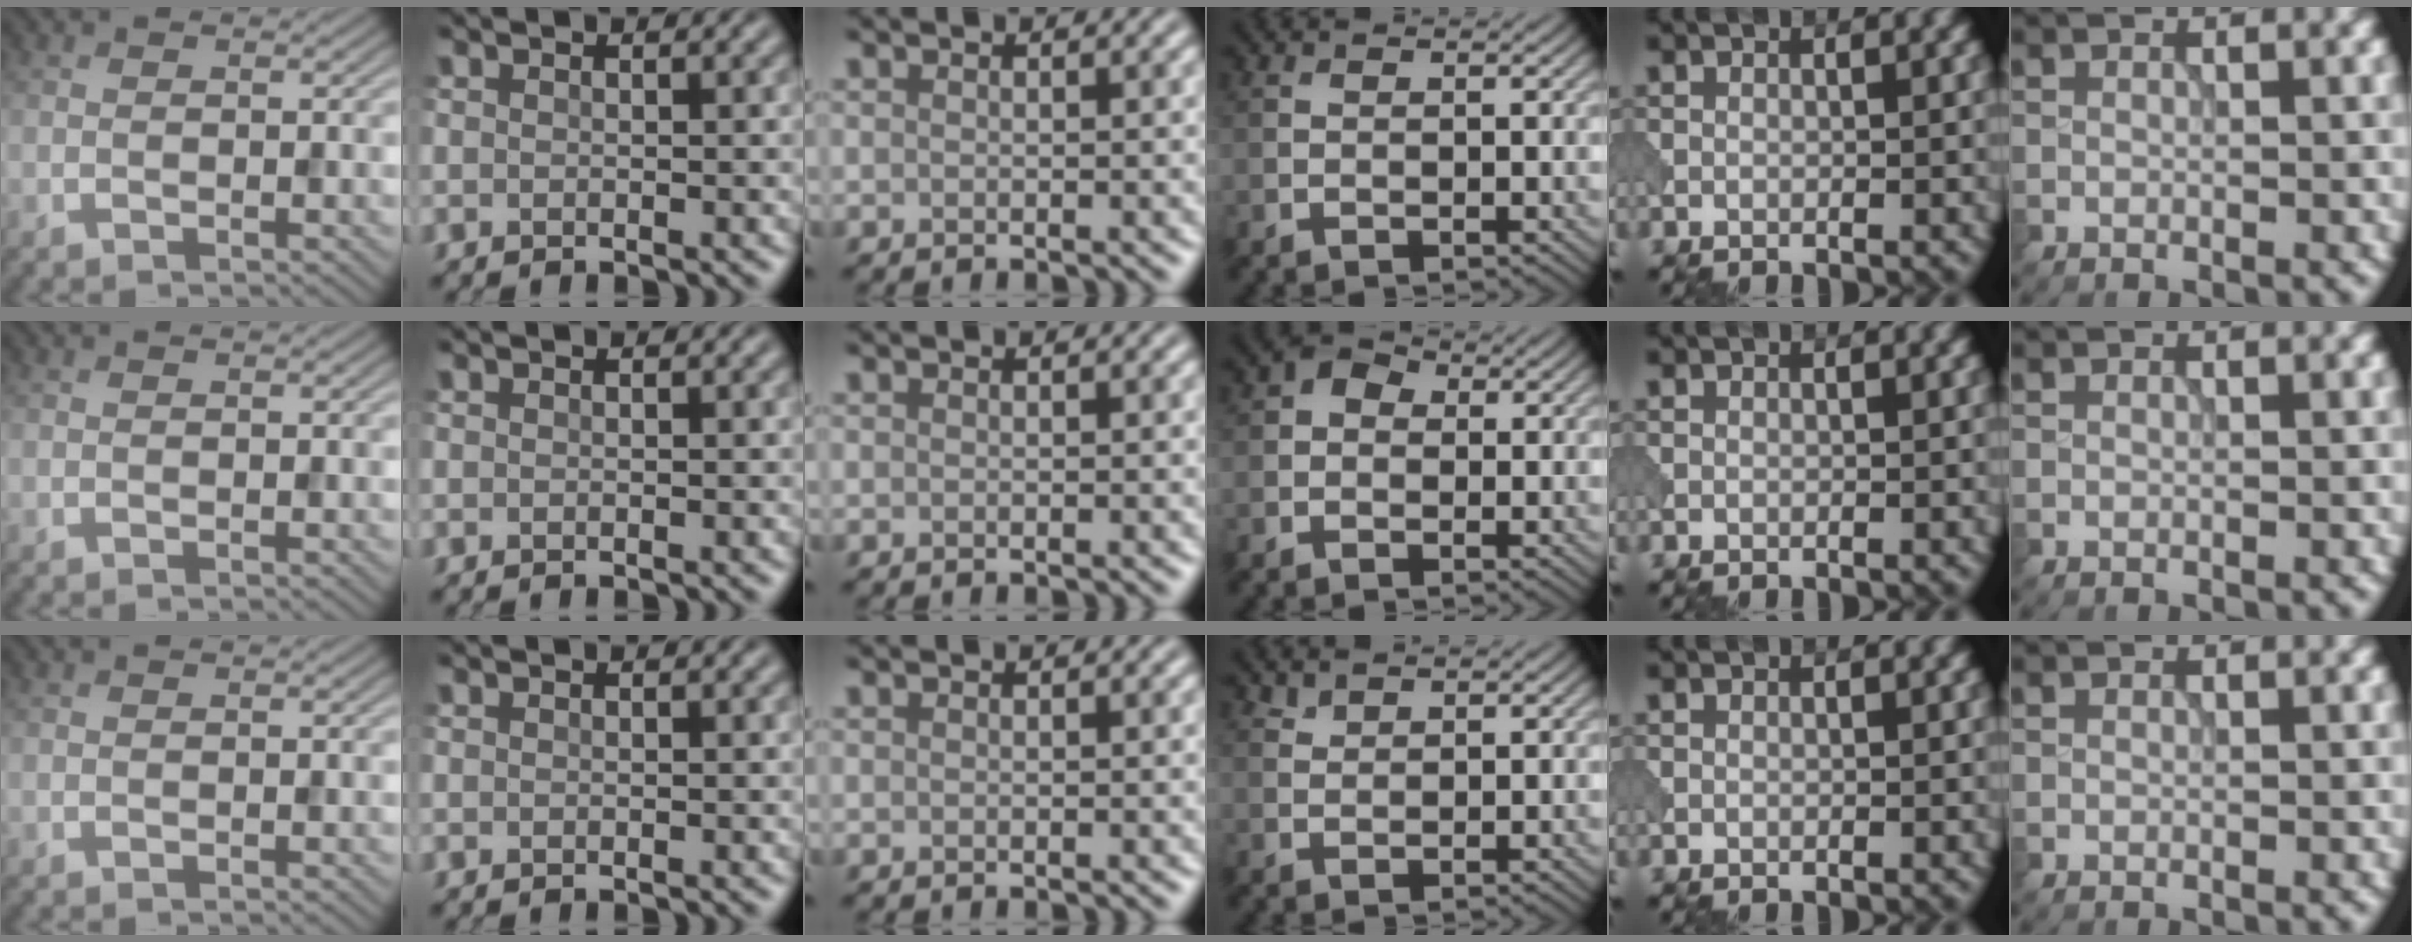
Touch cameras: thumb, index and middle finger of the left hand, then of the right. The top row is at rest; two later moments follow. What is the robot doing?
{"motion": "open", "object": "sandwich press"}